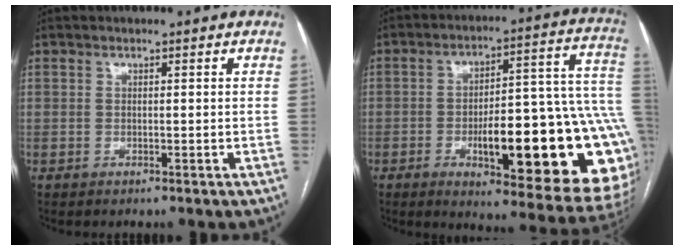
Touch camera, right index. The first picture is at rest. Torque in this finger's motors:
{"motor_torque": [1.44, -0.69, 0.68, 0.21]}